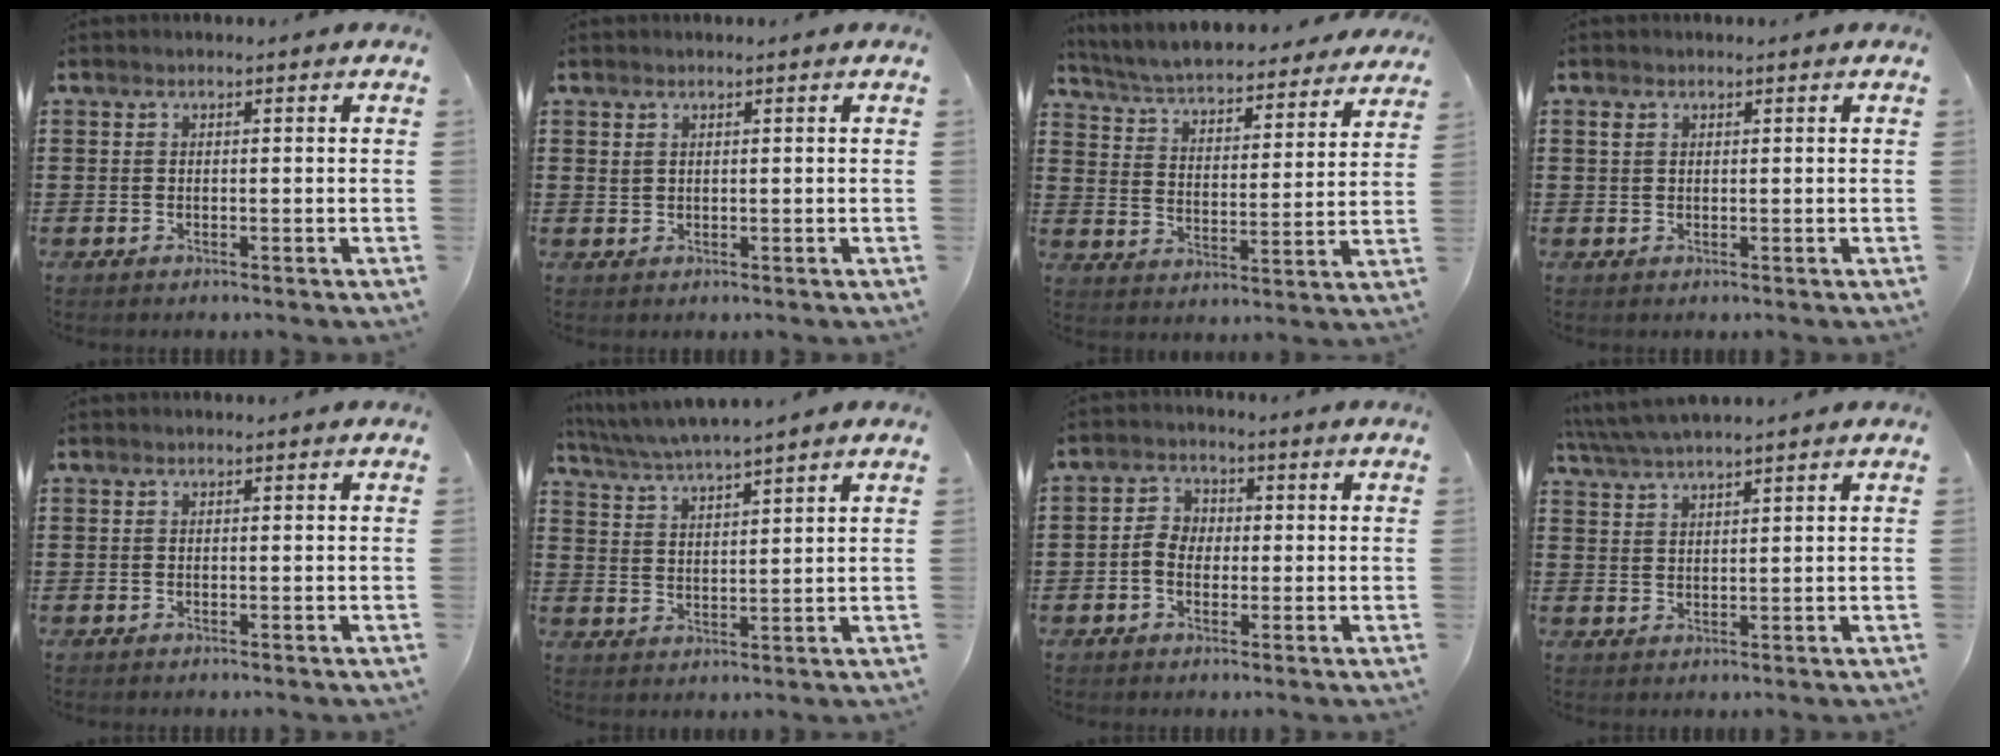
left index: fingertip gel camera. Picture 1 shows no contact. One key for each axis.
{"total": 0.8, "fx": 0.6, "fy": 0.5, "fz": 0.4, "tx": -0.009, "ty": 0.004, "tz": 0.011}
{"total": 5.2, "fx": 5.2, "fy": -0.2, "fz": 0.9, "tx": -0.042, "ty": -0.038, "tz": 0.086}
{"total": 1.0, "fx": 0.4, "fy": 0.7, "fz": 0.6, "tx": -0.015, "ty": 0.005, "tz": 0.007}
{"total": 0.0}
{"total": 4.1, "fx": 3.8, "fy": -0.6, "fz": 1.2, "tx": -0.038, "ty": -0.020, "tz": 0.066}
{"total": 3.7, "fx": -0.7, "fy": 3.0, "fz": 2.1, "tx": -0.055, "ty": 0.007, "tz": -0.018}
{"total": 3.5, "fx": 3.2, "fy": -0.2, "fz": 1.5, "tx": -0.038, "ty": -0.006, "tz": 0.058}